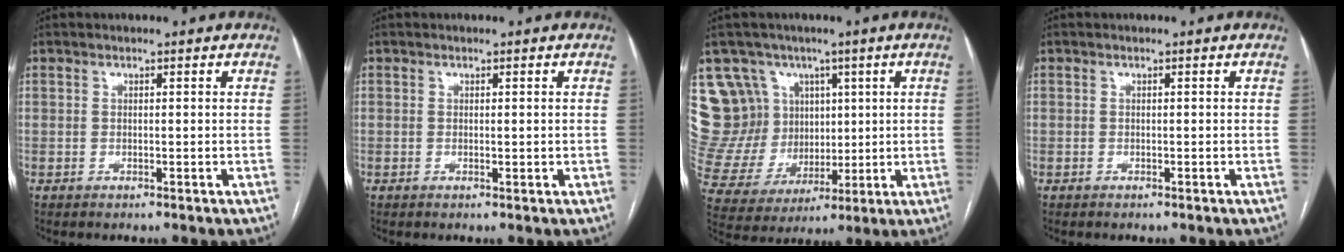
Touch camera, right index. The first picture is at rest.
{"total": 0.8, "force": [0.0, 0.4, 0.7], "torque": [-0.011, -0.001, 0.003]}
{"total": 15.7, "force": [6.9, 13.4, 4.2], "torque": [-0.118, 0.064, 0.159]}
{"total": 0.0}